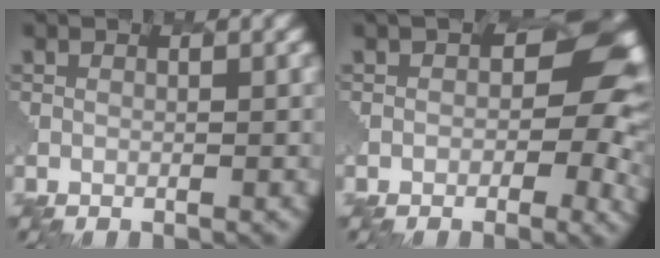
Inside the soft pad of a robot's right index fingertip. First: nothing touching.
{"total": 4.5, "force": [1.0, 3.3, 2.9], "torque": [-0.046, 0.009, -0.021]}